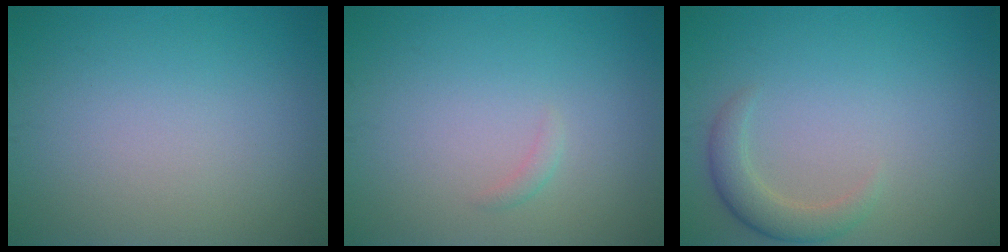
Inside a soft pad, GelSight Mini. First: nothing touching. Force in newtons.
{"total": 0.6, "press": 0.6, "slide": 0.0}
{"total": 2.6, "press": 2.6, "slide": 0.1}